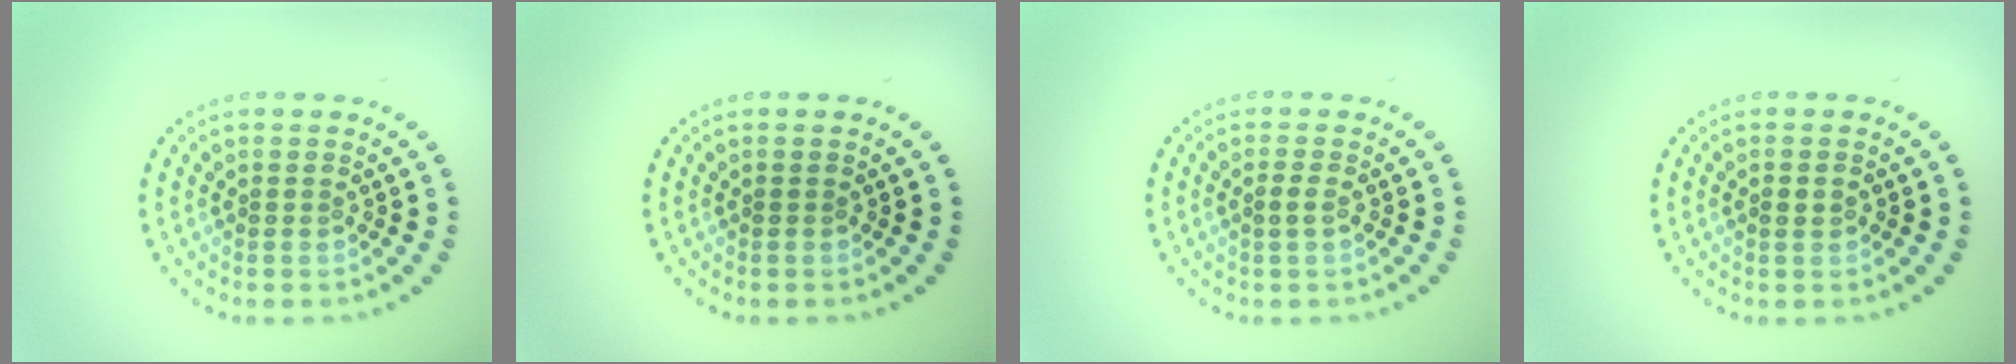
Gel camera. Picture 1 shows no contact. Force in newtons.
{"total": 0.0}
{"total": 0.9, "press": 0.9, "slide": 0.2}
{"total": 0.8, "press": 0.8, "slide": 0.3}